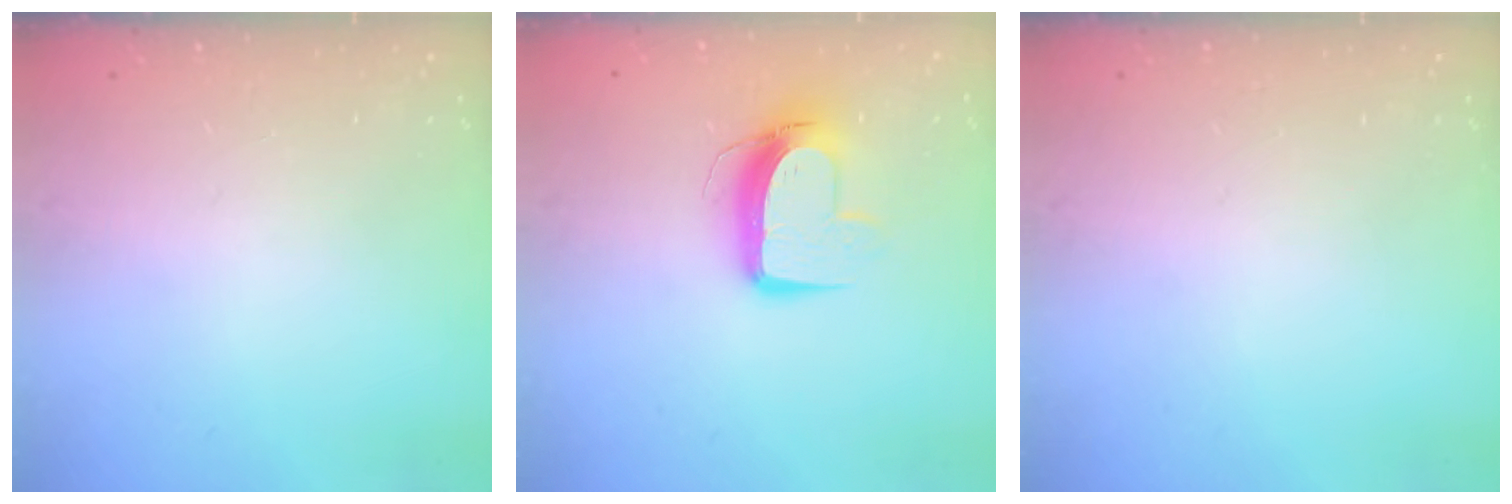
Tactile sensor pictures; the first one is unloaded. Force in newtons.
{"total": 10.3, "press": 10.3, "slide": 0.8}
{"total": 0.0}